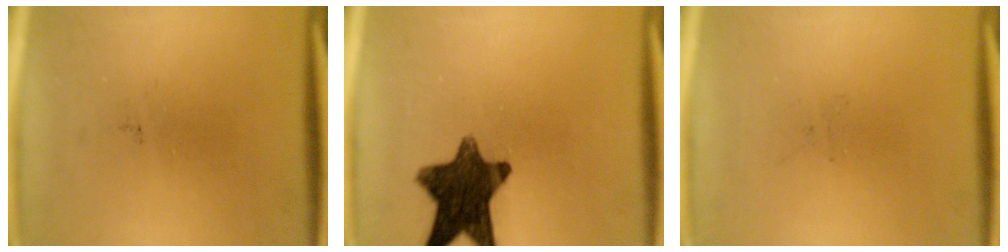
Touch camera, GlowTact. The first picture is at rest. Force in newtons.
{"total": 12.0}
{"total": 0.0}